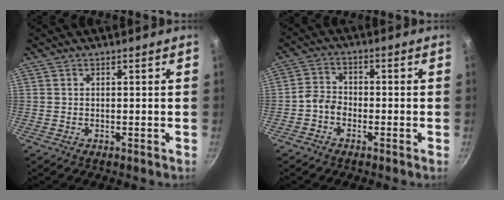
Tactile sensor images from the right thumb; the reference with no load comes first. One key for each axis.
{"total": 3.7, "fx": -1.9, "fy": 2.7, "fz": 1.7, "tx": -0.026, "ty": 0.025, "tz": -0.044}